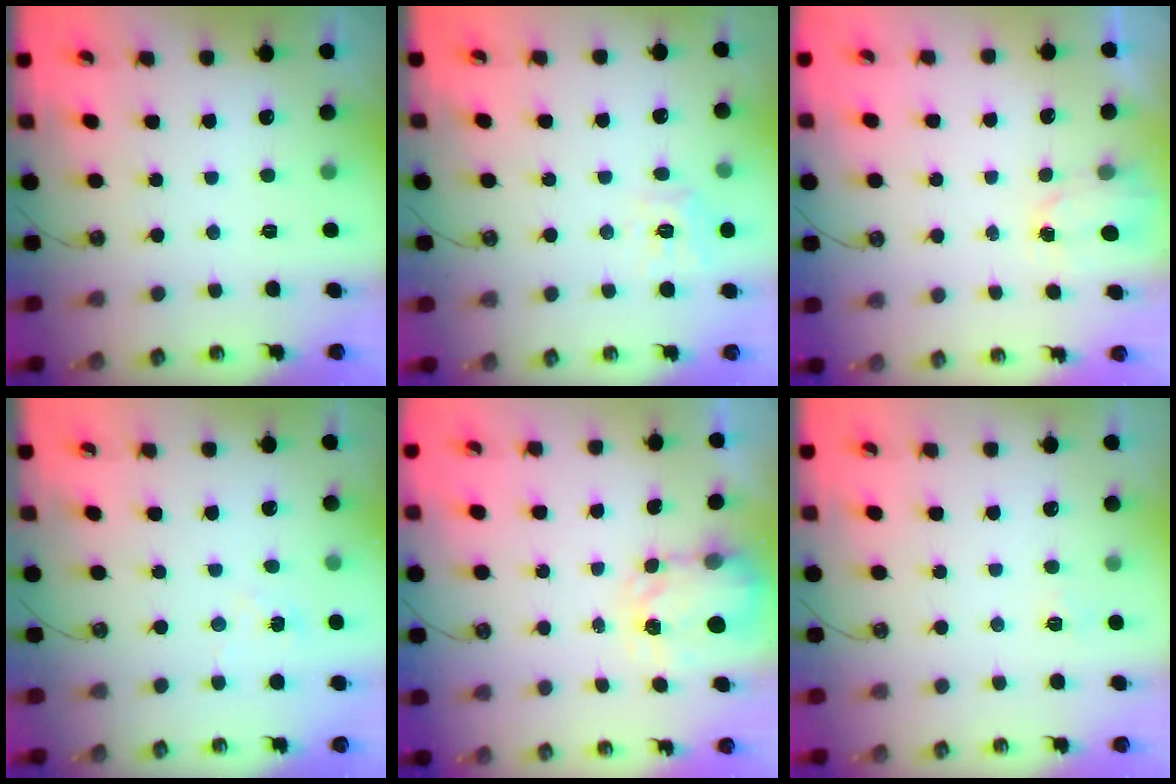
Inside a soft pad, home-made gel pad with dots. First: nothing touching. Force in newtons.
{"total": 10.2, "press": 10.1, "slide": 1.2}
{"total": 1.5, "press": 1.5, "slide": 0.3}
{"total": 3.9, "press": 3.9, "slide": 0.3}
{"total": 3.6, "press": 3.6, "slide": 0.5}
{"total": 2.8, "press": 2.8, "slide": 0.3}